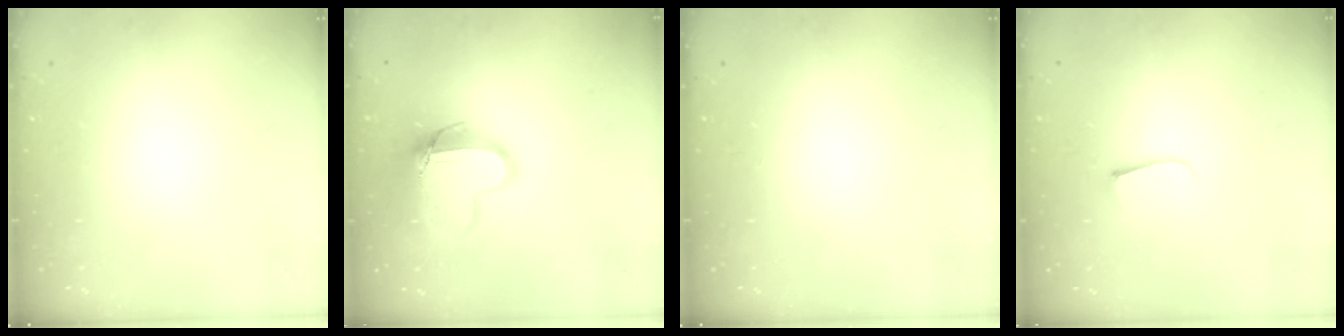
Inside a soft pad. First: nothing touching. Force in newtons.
{"total": 15.2, "press": 15.2, "slide": 1.3}
{"total": 0.0}
{"total": 7.7, "press": 7.7, "slide": 0.6}